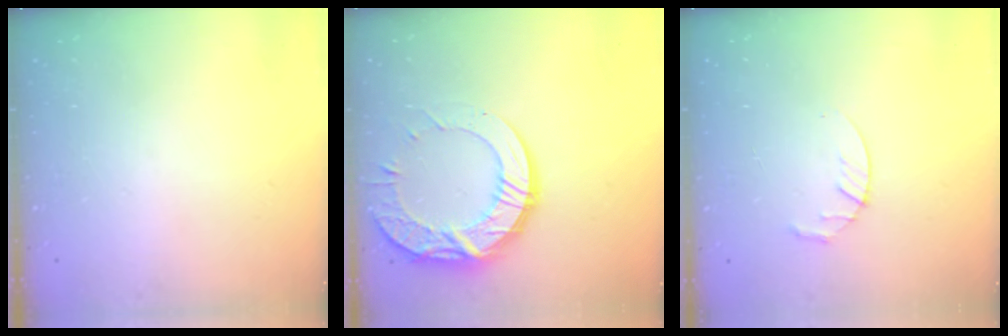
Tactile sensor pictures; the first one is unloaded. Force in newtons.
{"total": 15.6, "press": 15.6, "slide": 1.1}
{"total": 3.0, "press": 2.9, "slide": 0.5}